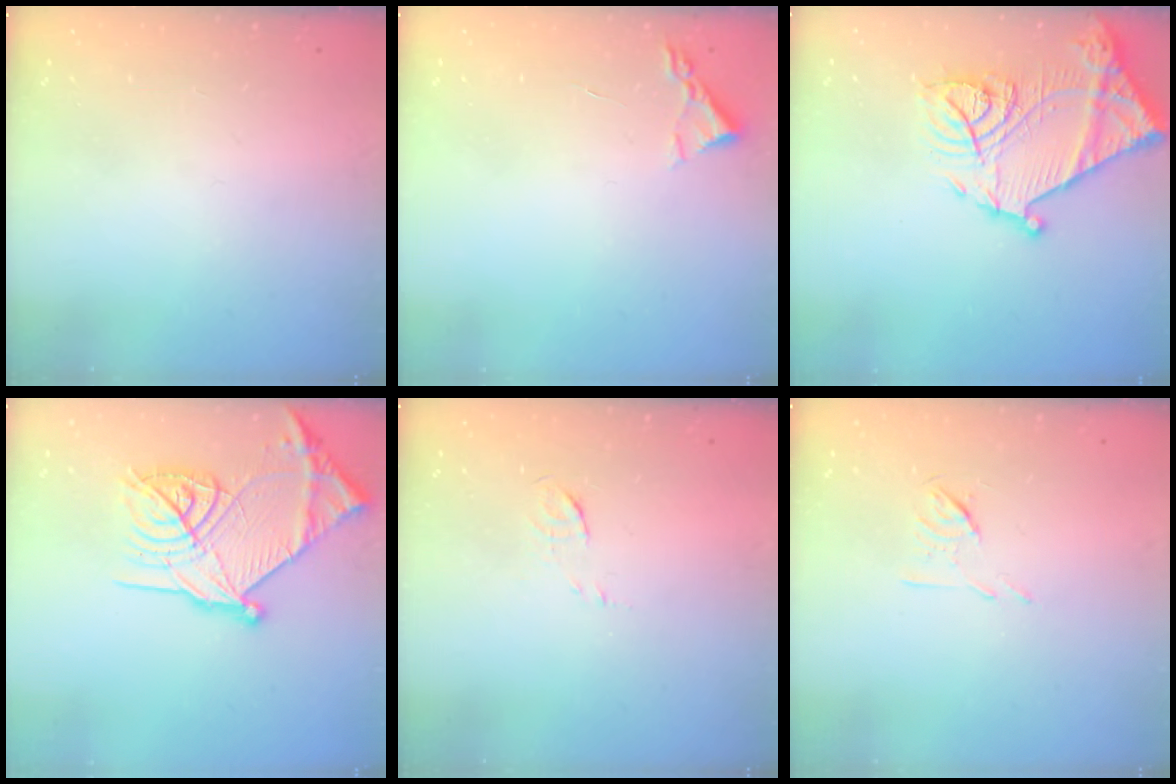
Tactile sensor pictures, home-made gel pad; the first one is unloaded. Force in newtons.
{"total": 2.2, "press": 2.2, "slide": 0.3}
{"total": 20.6, "press": 20.5, "slide": 1.8}
{"total": 23.6, "press": 23.5, "slide": 2.1}
{"total": 4.2, "press": 4.1, "slide": 1.1}
{"total": 5.8, "press": 5.7, "slide": 1.2}